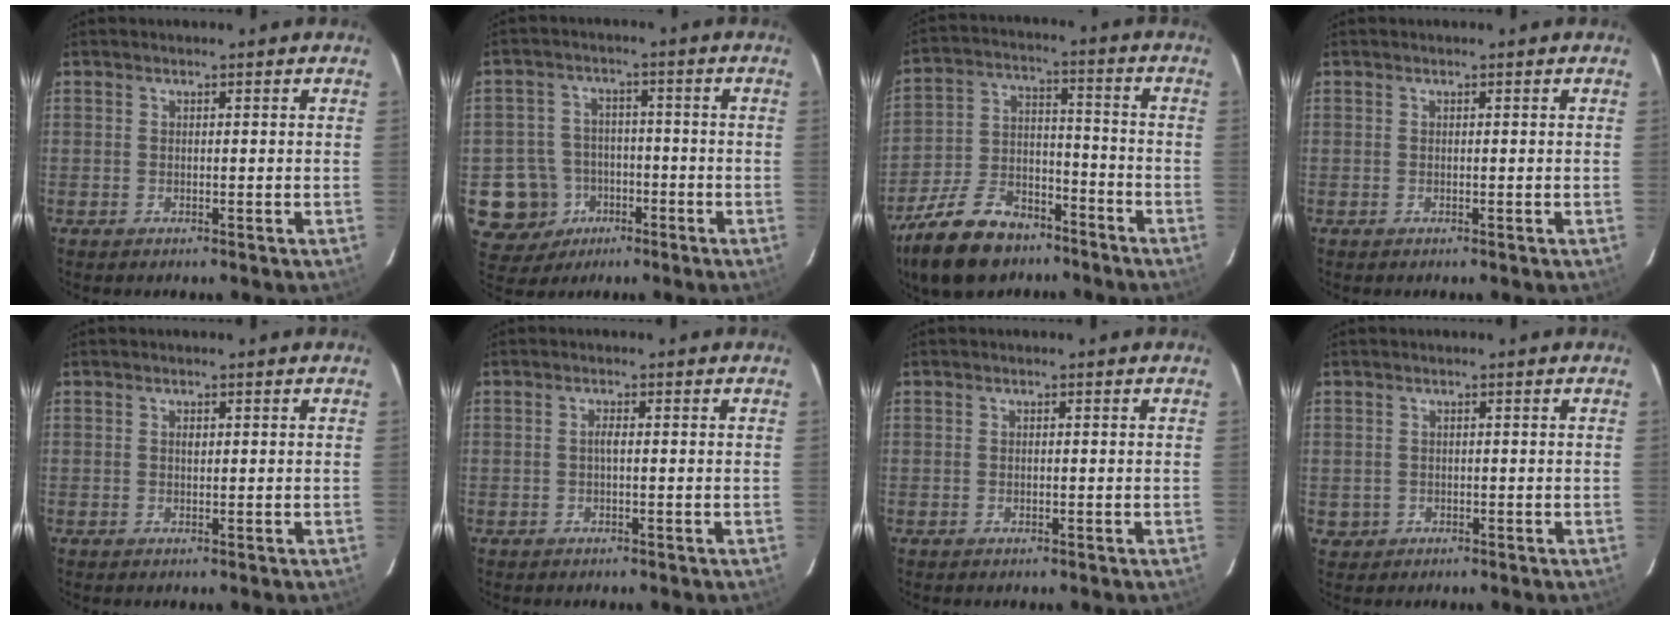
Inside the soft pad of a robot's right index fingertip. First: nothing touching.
{"total": 10.3, "force": [-3.5, 9.6, 1.0], "torque": [-0.055, 0.032, -0.045]}
{"total": 17.5, "force": [-12.4, 9.2, 8.1], "torque": [-0.191, 0.011, -0.206]}
{"total": 0.0}
{"total": 0.7, "force": [0.2, 0.4, 0.5], "torque": [-0.008, 0.003, 0.004]}
{"total": 1.1, "force": [-0.2, 0.1, 1.1], "torque": [-0.021, 0.004, -0.004]}
{"total": 0.5, "force": [-0.1, 0.2, 0.5], "torque": [-0.011, 0.002, -0.002]}
{"total": 2.1, "force": [-0.2, 2.1, 0.2], "torque": [-0.004, 0.003, 0.001]}